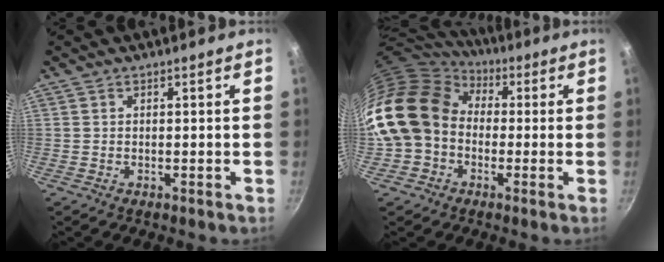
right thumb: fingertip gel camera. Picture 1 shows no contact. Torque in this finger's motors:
{"motor_torque": [-0.18, 1.76, 1.93, -0.49, 0.38]}